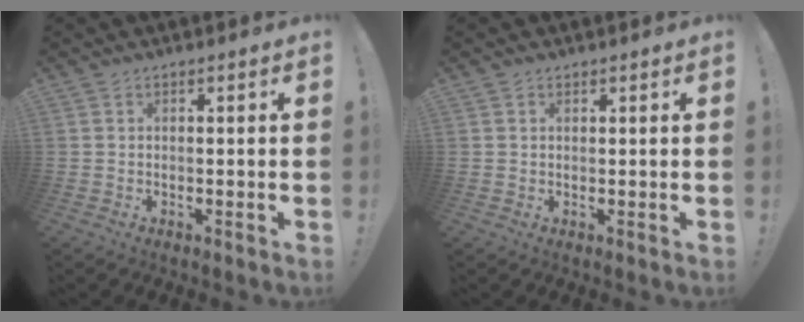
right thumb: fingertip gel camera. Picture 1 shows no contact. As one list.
[{"total": 1.0, "force": [0.6, 0.7, 0.2], "torque": [0.002, -0.001, 0.011]}]